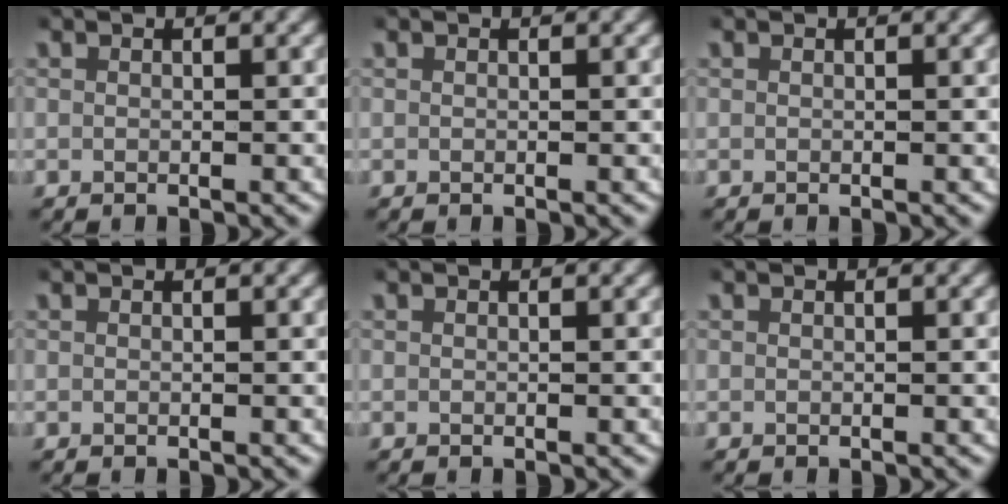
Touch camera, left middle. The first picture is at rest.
{"total": 0.0}
{"total": 0.0}
{"total": 0.0}
{"total": 0.0}
{"total": 0.0}